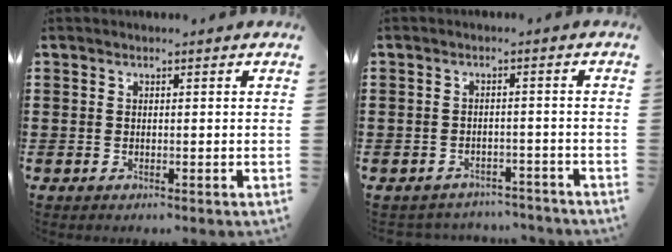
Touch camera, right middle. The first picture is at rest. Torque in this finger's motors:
{"motor_torque": [0.27, -0.26, 0.05, 0.00]}